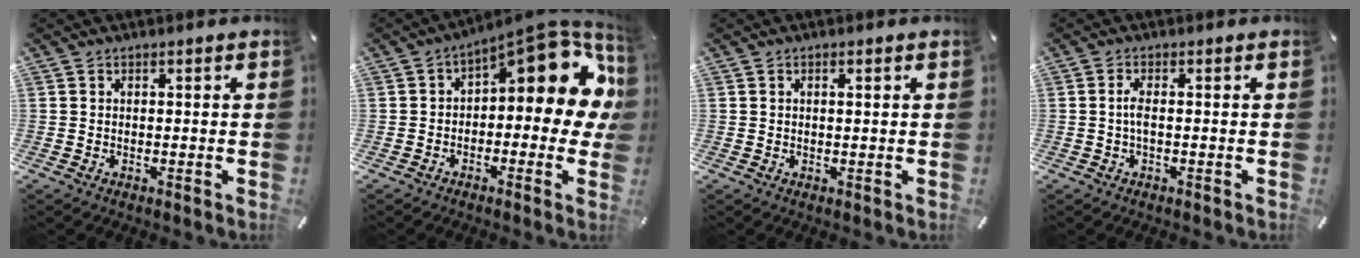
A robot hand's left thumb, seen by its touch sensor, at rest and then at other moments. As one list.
[{"total": 11.9, "force": [4.4, 5.4, 9.6], "torque": [-0.121, -0.044, 0.072]}, {"total": 1.0, "force": [0.3, 0.2, 0.9], "torque": [-0.018, 0.001, 0.003]}, {"total": 2.6, "force": [-0.3, 0.5, 2.5], "torque": [-0.048, 0.000, -0.006]}]